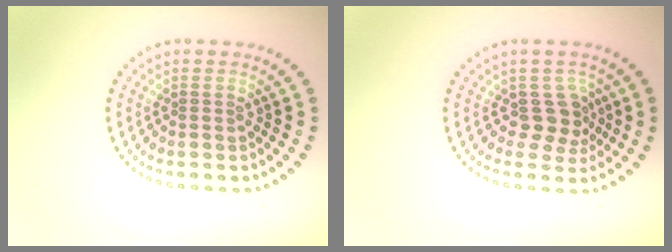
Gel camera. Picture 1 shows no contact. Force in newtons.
{"total": 2.5, "press": 1.9, "slide": 1.6}